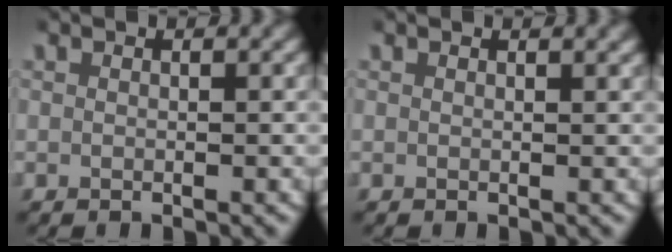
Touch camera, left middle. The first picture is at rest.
{"total": 0.5, "force": [0.5, -0.1, 0.2], "torque": [0.000, -0.001, 0.006]}